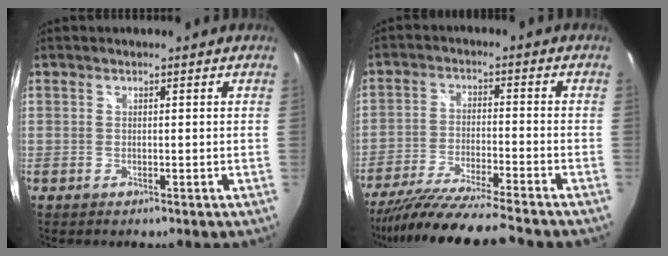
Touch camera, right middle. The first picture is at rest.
{"total": 14.8, "force": [-13.2, -0.8, 6.6], "torque": [-0.139, -0.035, -0.228]}